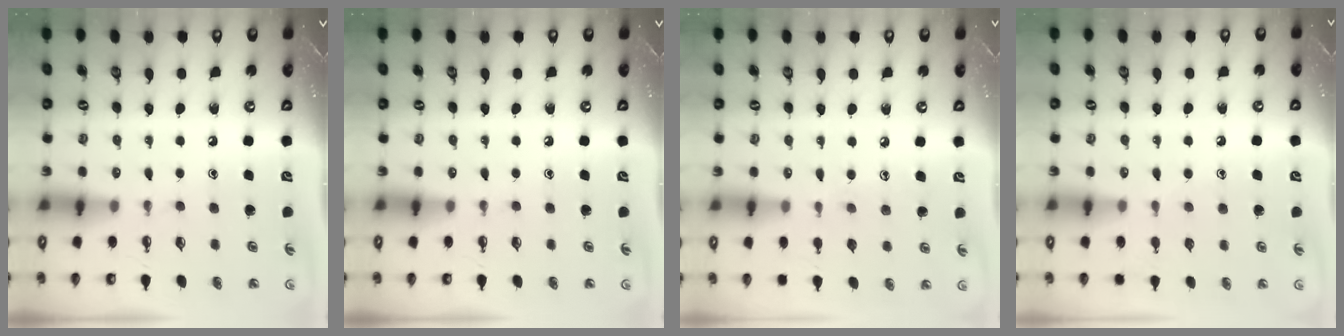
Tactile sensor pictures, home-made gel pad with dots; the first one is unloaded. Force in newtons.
{"total": 0.0}
{"total": 6.1, "press": 6.1, "slide": 0.5}
{"total": 5.3, "press": 5.3, "slide": 0.6}